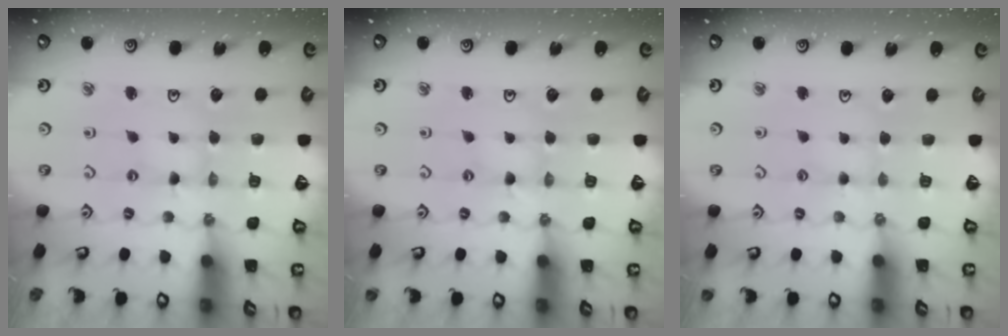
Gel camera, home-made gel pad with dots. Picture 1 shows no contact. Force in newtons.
{"total": 0.8, "press": 0.8, "slide": 0.1}
{"total": 1.5, "press": 1.4, "slide": 0.3}